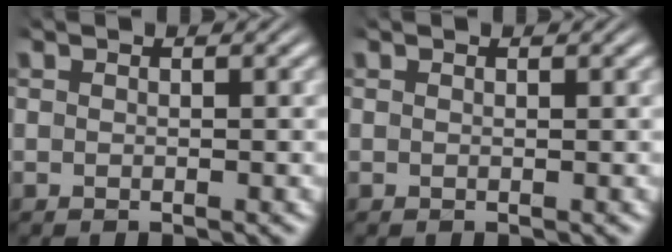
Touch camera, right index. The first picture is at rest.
{"total": 0.0}